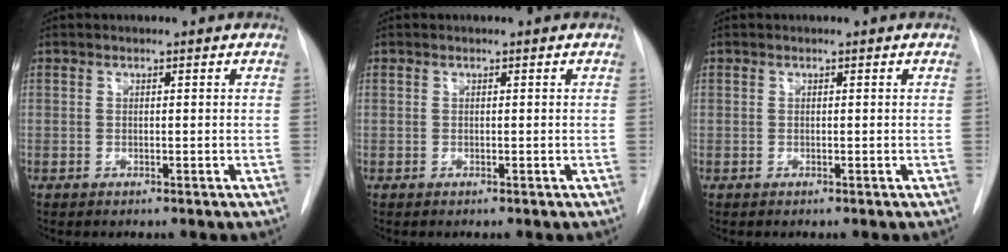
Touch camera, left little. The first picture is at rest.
{"total": 0.0}
{"total": 0.0}